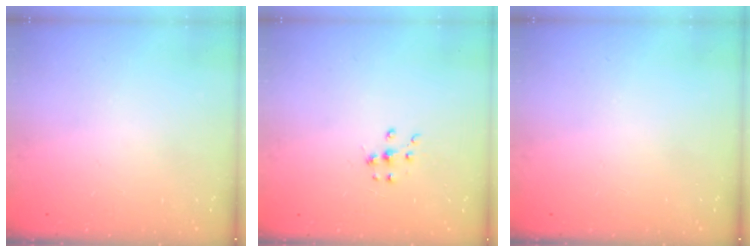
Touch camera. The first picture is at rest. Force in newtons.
{"total": 5.6, "press": 5.6, "slide": 0.4}
{"total": 0.0}